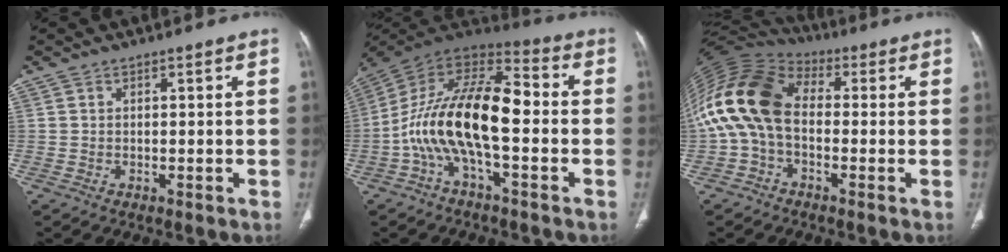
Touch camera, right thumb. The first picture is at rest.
{"total": 18.7, "force": [-3.2, 7.8, 16.8], "torque": [-0.307, 0.059, -0.067]}
{"total": 15.4, "force": [-0.6, 10.0, 11.6], "torque": [-0.239, 0.038, -0.024]}